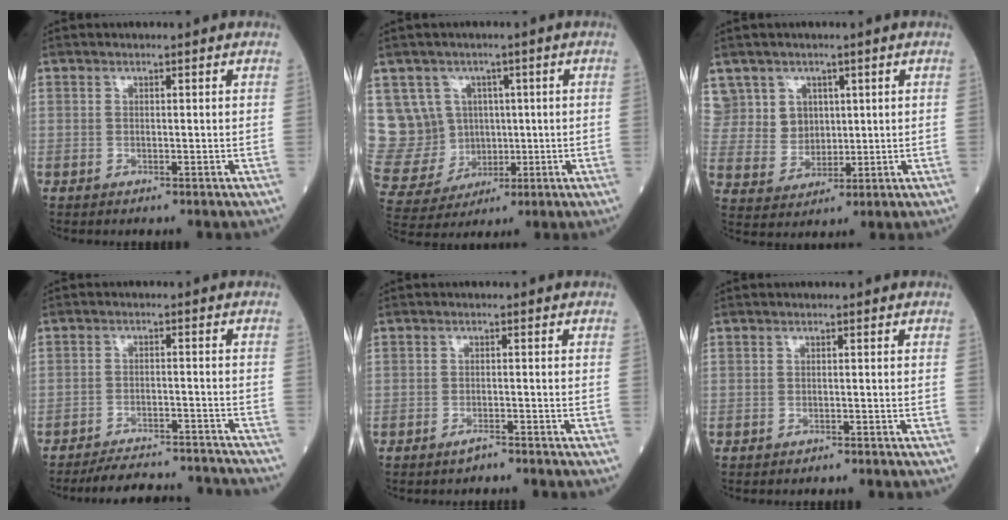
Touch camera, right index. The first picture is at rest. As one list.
[{"total": 11.2, "force": [2.6, 10.5, 2.7], "torque": [-0.079, 0.046, 0.077]}, {"total": 9.8, "force": [4.6, 8.6, 1.2], "torque": [-0.032, 0.034, 0.107]}, {"total": 14.0, "force": [-13.6, 1.6, 2.8], "torque": [-0.035, 0.007, -0.176]}, {"total": 2.1, "force": [-1.9, 0.0, 0.8], "torque": [-0.015, -0.001, -0.027]}, {"total": 2.3, "force": [-2.1, 0.2, 0.8], "torque": [-0.016, -0.001, -0.025]}]